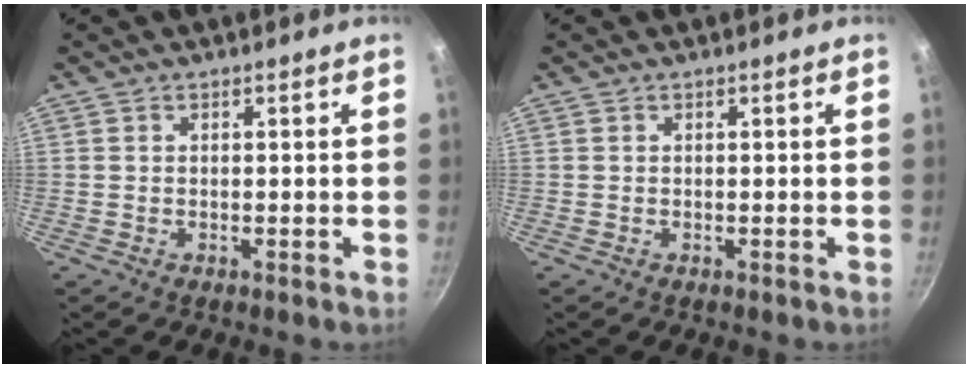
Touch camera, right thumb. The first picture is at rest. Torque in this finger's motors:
{"motor_torque": [0.00, 0.00, -0.02, 0.02, 0.00]}